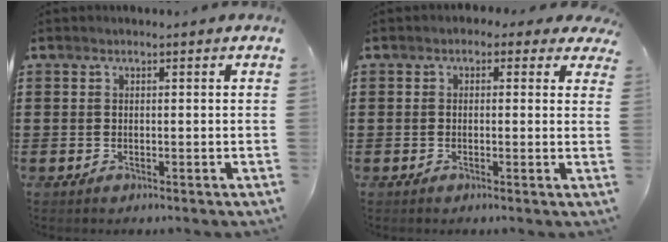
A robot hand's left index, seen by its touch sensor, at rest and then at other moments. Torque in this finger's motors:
{"motor_torque": [2.14, 0.00, 0.64, -0.01]}